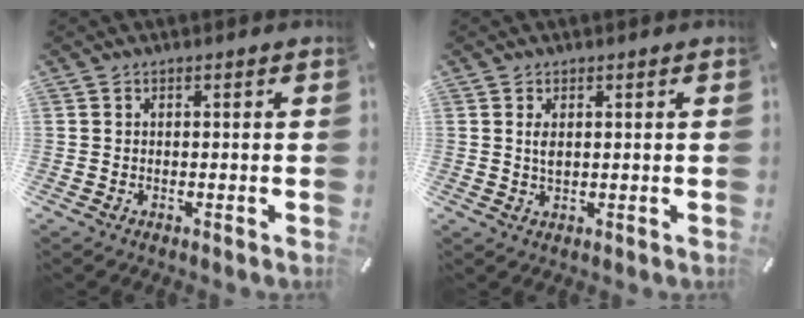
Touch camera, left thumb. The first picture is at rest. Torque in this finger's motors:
{"motor_torque": [0.48, 0.70, 0.22, -0.24, 0.00]}